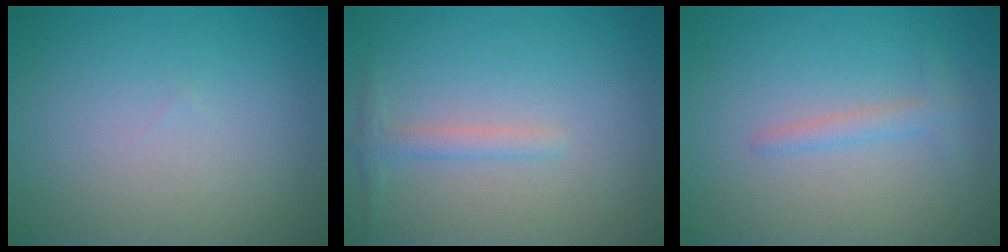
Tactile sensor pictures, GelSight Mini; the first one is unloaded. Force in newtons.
{"total": 1.5, "press": 1.5, "slide": 0.0}
{"total": 1.5, "press": 1.5, "slide": 0.1}